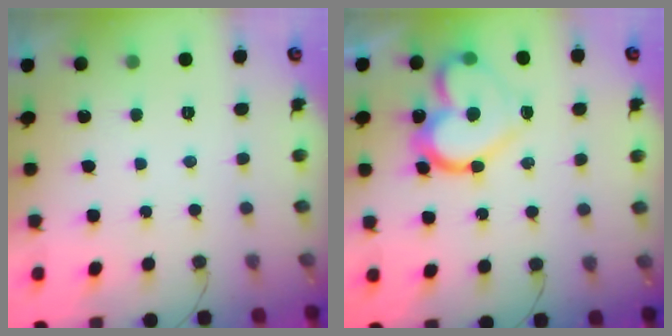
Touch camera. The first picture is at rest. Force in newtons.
{"total": 16.9, "press": 16.8, "slide": 1.3}